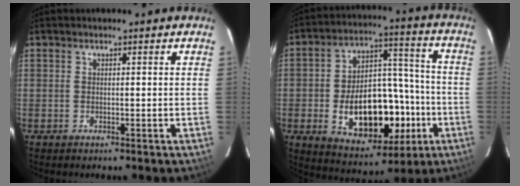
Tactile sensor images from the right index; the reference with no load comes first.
{"total": 20.5, "force": [-6.0, 12.0, 15.5], "torque": [-0.284, 0.029, -0.065]}